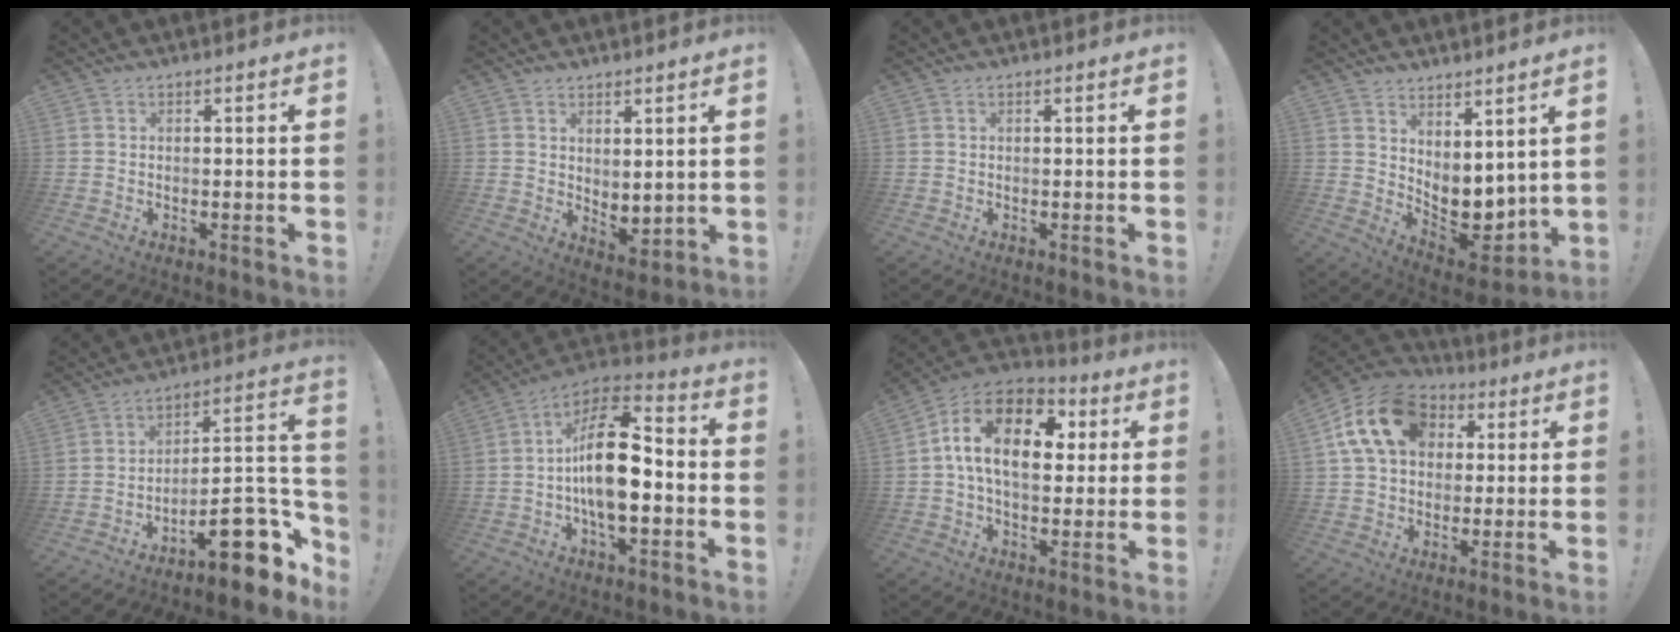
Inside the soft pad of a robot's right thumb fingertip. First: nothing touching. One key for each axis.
{"total": 4.3, "fx": 2.3, "fy": 2.5, "fz": 2.7, "tx": -0.025, "ty": -0.026, "tz": 0.046}
{"total": 0.0}
{"total": 7.6, "fx": 1.0, "fy": 6.2, "fz": 4.3, "tx": -0.027, "ty": -0.031, "tz": 0.033}
{"total": 17.9, "fx": -9.7, "fy": 6.6, "fz": 13.4, "tx": -0.145, "ty": 0.044, "tz": -0.152}
{"total": 19.2, "fx": -1.7, "fy": 9.0, "fz": 16.8, "tx": -0.283, "ty": 0.011, "tz": -0.031}
{"total": 17.9, "fx": 3.7, "fy": 10.8, "fz": 13.8, "tx": -0.226, "ty": 0.004, "tz": 0.057}
{"total": 17.2, "fx": 5.3, "fy": 12.7, "fz": 10.3, "tx": -0.165, "ty": 0.000, "tz": 0.102}